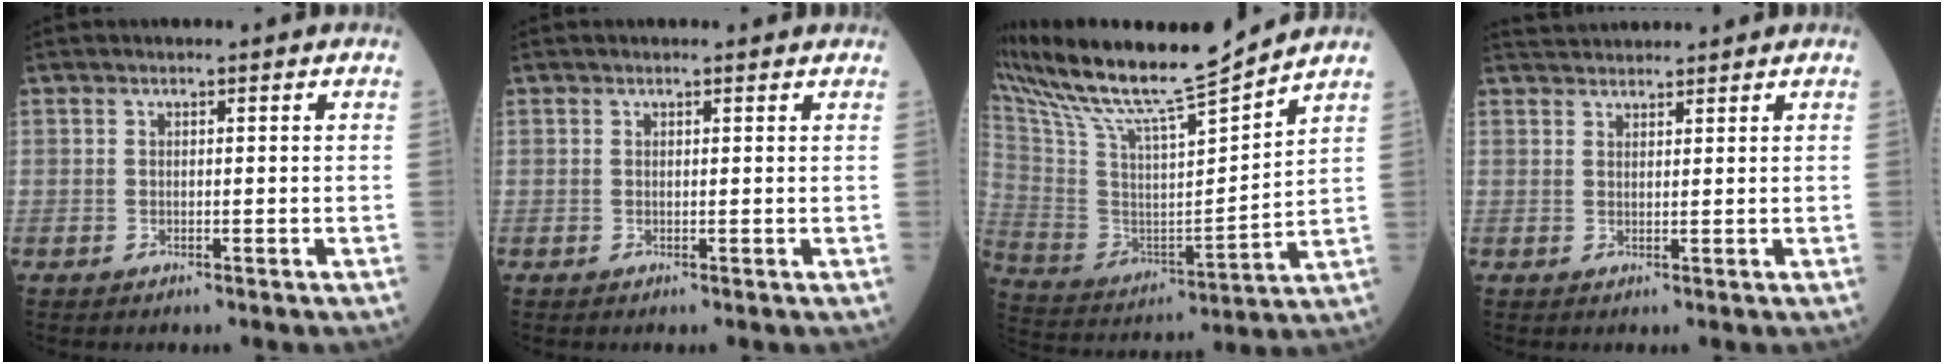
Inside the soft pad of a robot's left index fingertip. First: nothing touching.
{"total": 1.8, "force": [1.8, 0.3, 0.4], "torque": [-0.011, 0.004, 0.013]}
{"total": 17.2, "force": [15.4, -0.4, 7.5], "torque": [-0.159, -0.018, 0.281]}
{"total": 3.9, "force": [3.9, 0.3, 0.6], "torque": [-0.012, 0.031, 0.069]}